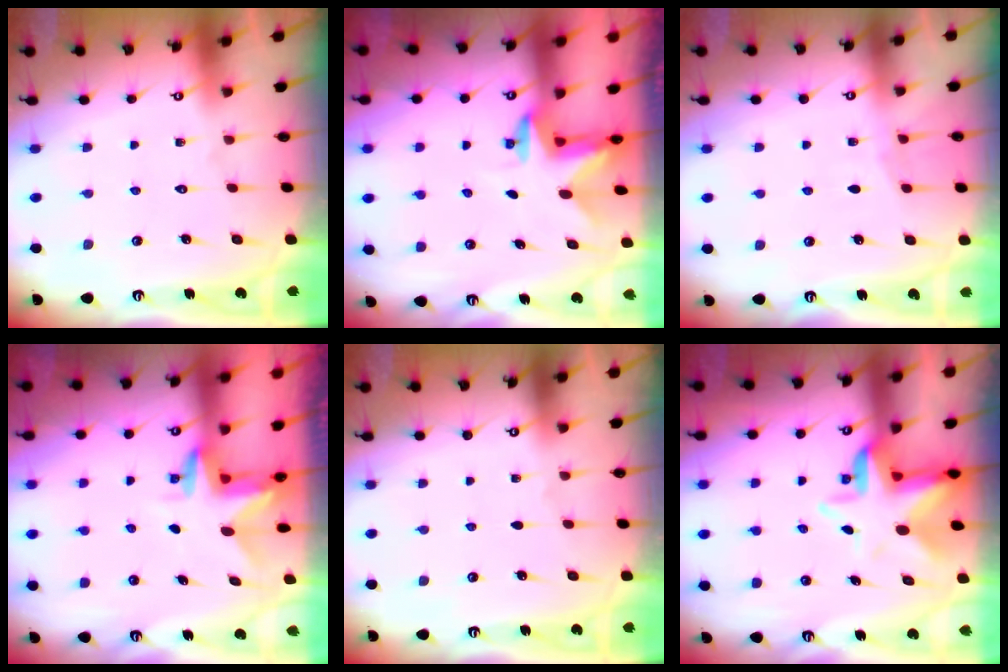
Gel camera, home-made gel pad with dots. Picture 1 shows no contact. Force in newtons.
{"total": 2.4, "press": 2.4, "slide": 0.3}
{"total": 4.2, "press": 4.2, "slide": 0.4}
{"total": 3.0, "press": 3.0, "slide": 0.2}
{"total": 0.0}
{"total": 6.7, "press": 6.5, "slide": 1.5}